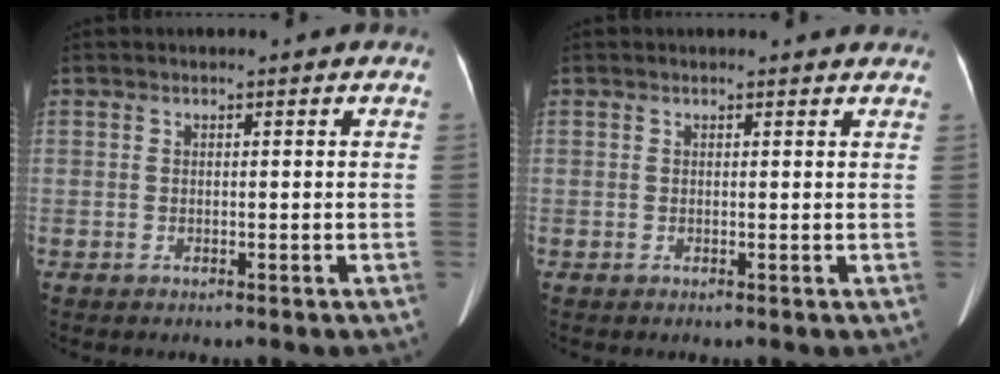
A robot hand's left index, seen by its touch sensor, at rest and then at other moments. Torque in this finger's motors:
{"motor_torque": [0.15, -0.13, -0.03, 0.02]}